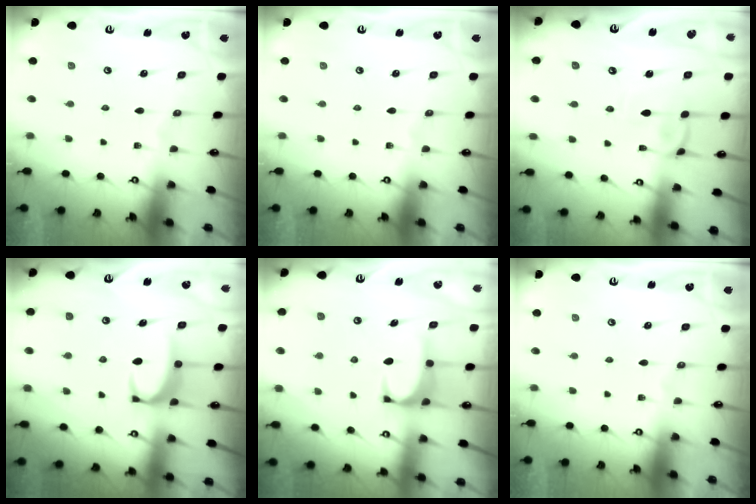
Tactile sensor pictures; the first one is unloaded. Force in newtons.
{"total": 0.0}
{"total": 1.6, "press": 1.5, "slide": 0.6}
{"total": 3.6, "press": 3.6, "slide": 0.2}
{"total": 1.2, "press": 1.1, "slide": 0.5}
{"total": 0.0}